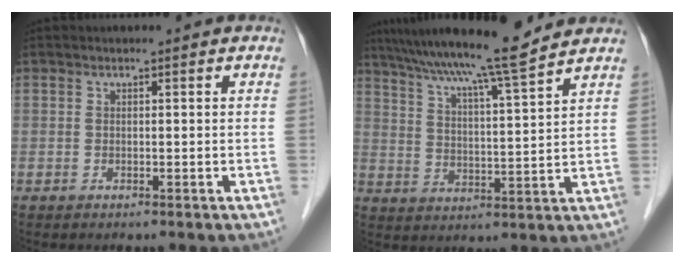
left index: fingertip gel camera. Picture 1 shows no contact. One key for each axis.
{"total": 14.1, "fx": 12.2, "fy": -1.2, "fz": 7.1, "tx": -0.122, "ty": 0.007, "tz": 0.190}